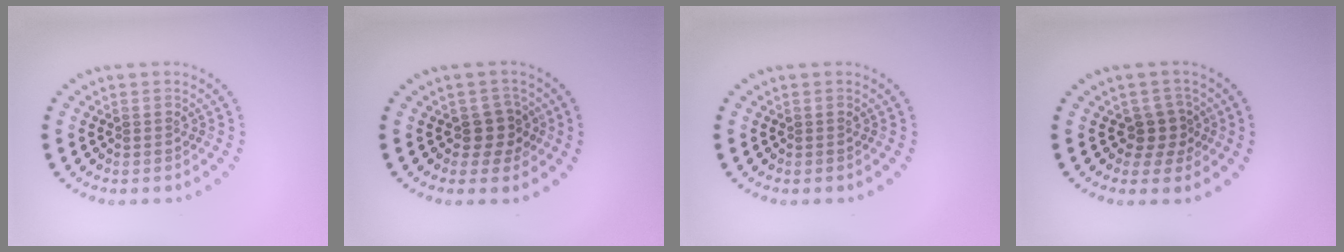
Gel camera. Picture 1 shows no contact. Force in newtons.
{"total": 2.3, "press": 2.0, "slide": 1.1}
{"total": 0.0}
{"total": 2.3, "press": 1.9, "slide": 1.4}